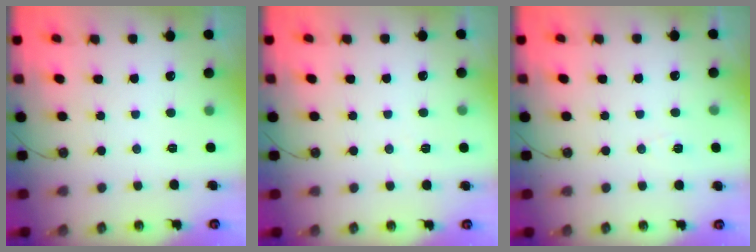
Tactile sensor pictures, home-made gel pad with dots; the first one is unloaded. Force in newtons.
{"total": 5.1, "press": 4.0, "slide": 3.2}
{"total": 4.2, "press": 3.8, "slide": 1.8}